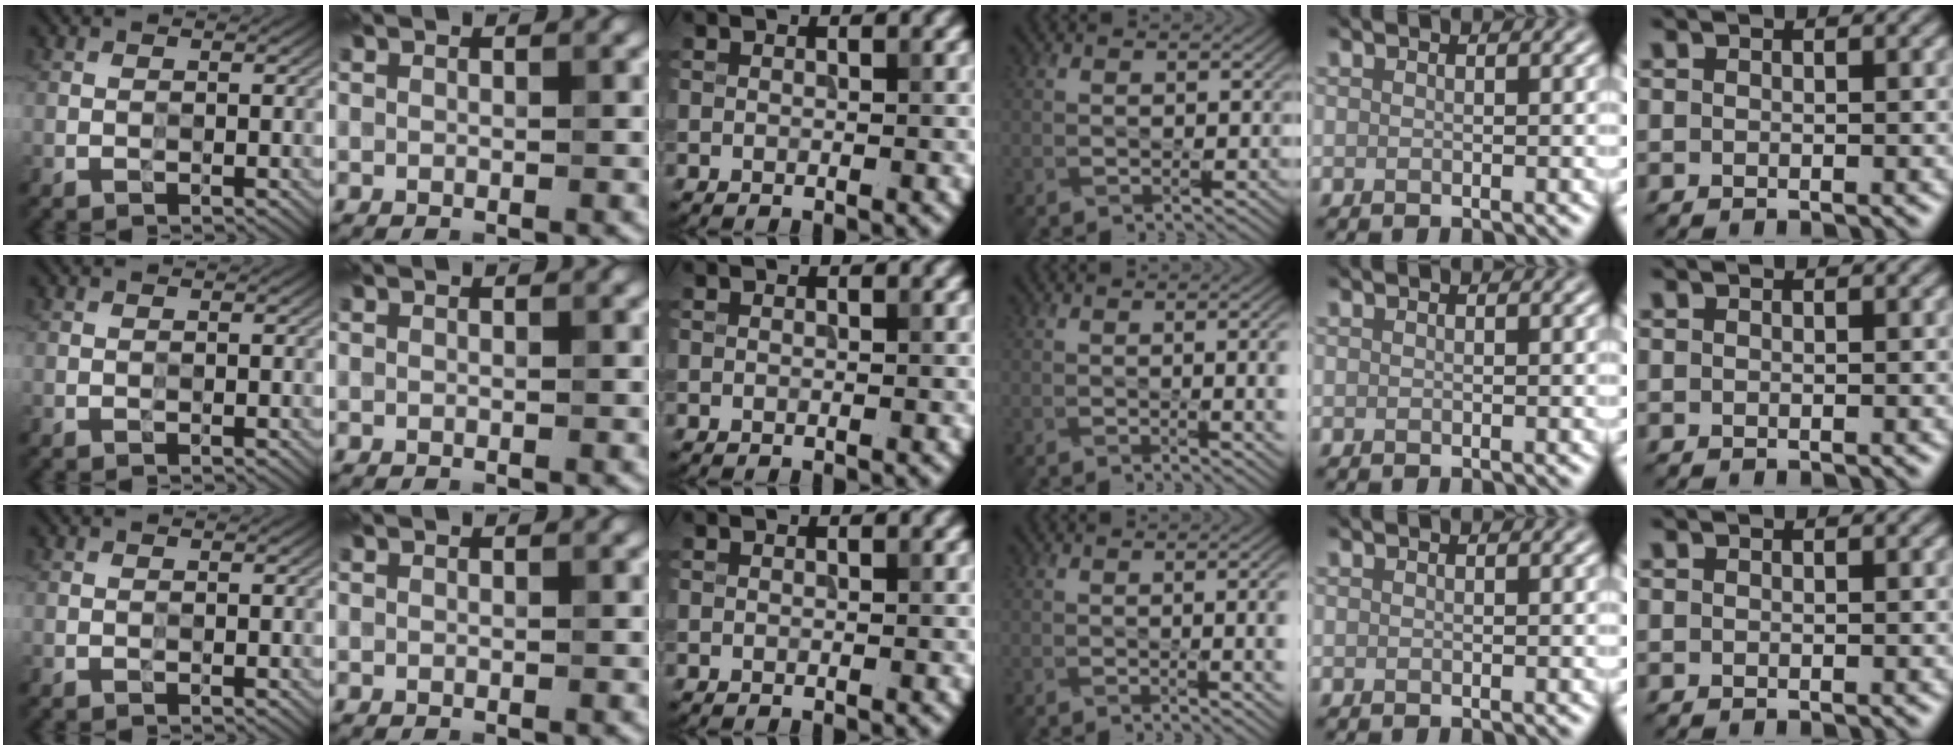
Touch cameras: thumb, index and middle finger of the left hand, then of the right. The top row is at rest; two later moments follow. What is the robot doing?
{"motion": "press", "object": "grip strengthener"}